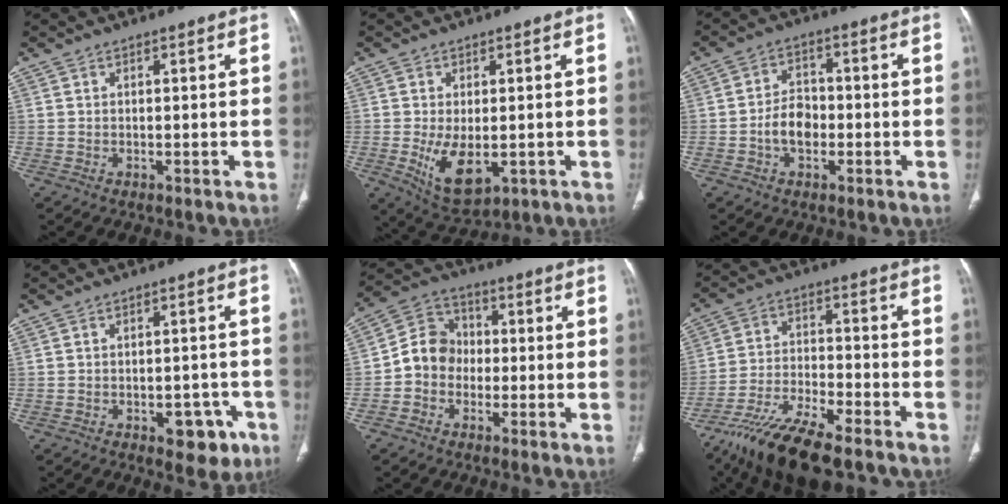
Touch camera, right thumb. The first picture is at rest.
{"total": 8.4, "force": [-1.6, 4.5, 7.0], "torque": [-0.118, -0.018, -0.011]}
{"total": 6.1, "force": [-1.6, 4.2, 4.1], "torque": [-0.057, 0.020, -0.034]}
{"total": 6.8, "force": [-3.2, 4.0, 4.5], "torque": [-0.026, 0.019, -0.034]}
{"total": 8.4, "force": [-1.5, 7.4, 3.7], "torque": [-0.042, 0.033, -0.043]}
{"total": 14.7, "force": [-10.9, 4.0, 9.0], "torque": [-0.169, 0.038, -0.198]}